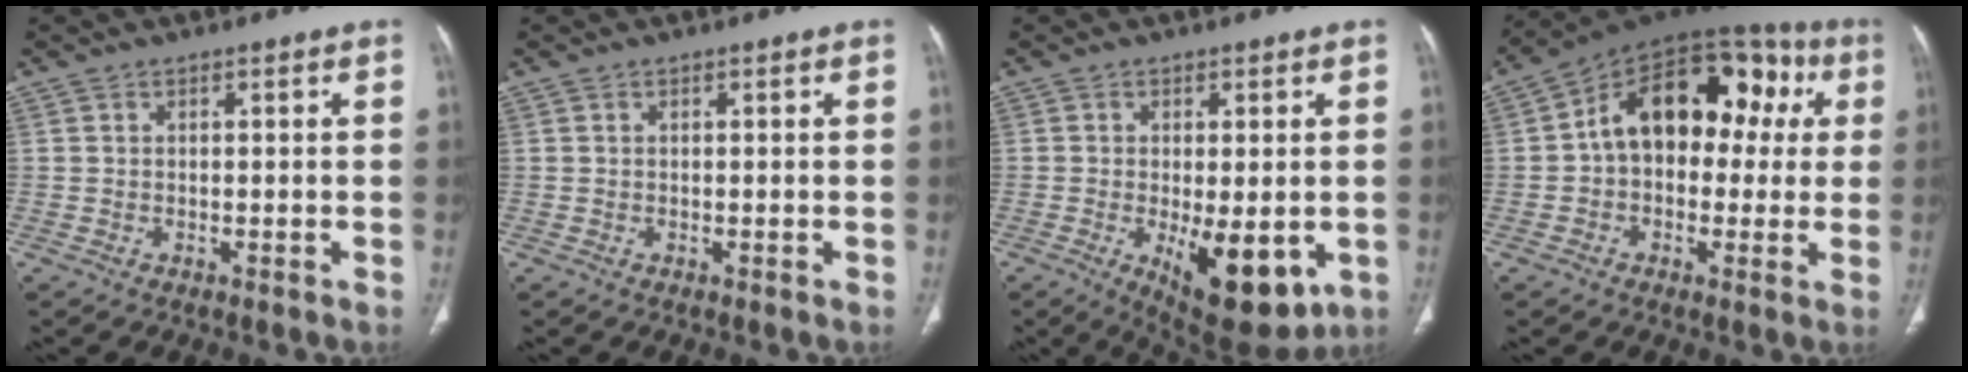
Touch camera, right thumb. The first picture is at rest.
{"total": 0.0}
{"total": 13.0, "force": [-3.5, 5.6, 11.2], "torque": [-0.148, -0.020, -0.035]}
{"total": 20.1, "force": [3.1, 13.0, 15.0], "torque": [-0.177, 0.051, 0.033]}